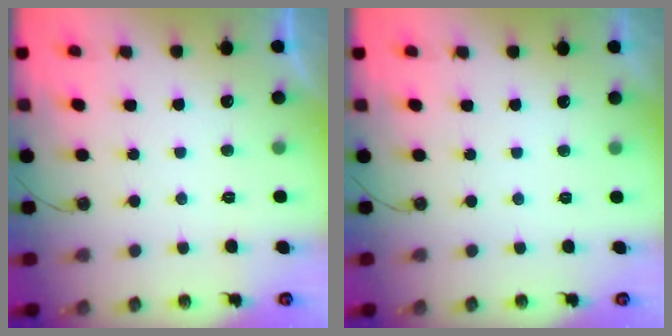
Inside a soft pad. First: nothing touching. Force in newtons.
{"total": 0.0}